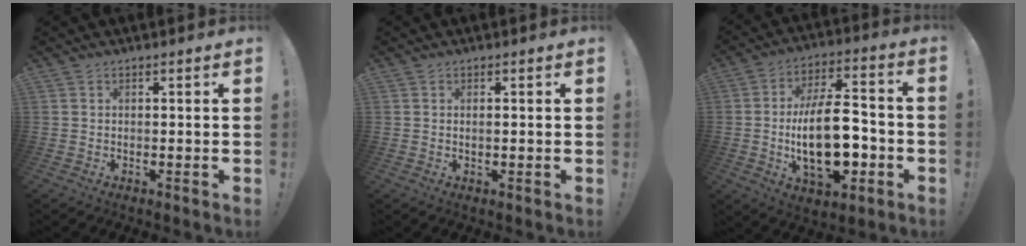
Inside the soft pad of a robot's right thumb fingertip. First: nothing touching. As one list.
[{"total": 0.8, "force": [0.0, 0.1, 0.8], "torque": [-0.015, -0.001, 0.000]}, {"total": 21.8, "force": [-4.0, 10.9, 18.4], "torque": [-0.331, 0.015, -0.061]}]